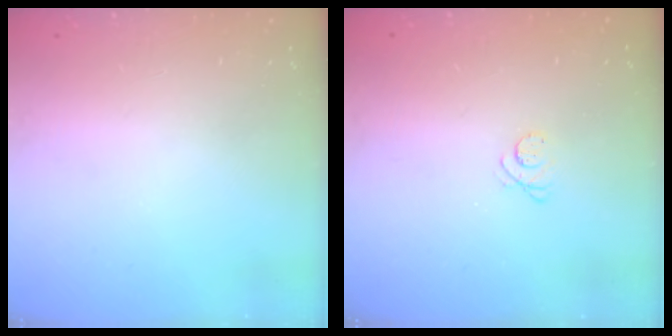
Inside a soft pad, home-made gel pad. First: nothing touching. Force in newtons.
{"total": 2.8, "press": 2.8, "slide": 0.4}